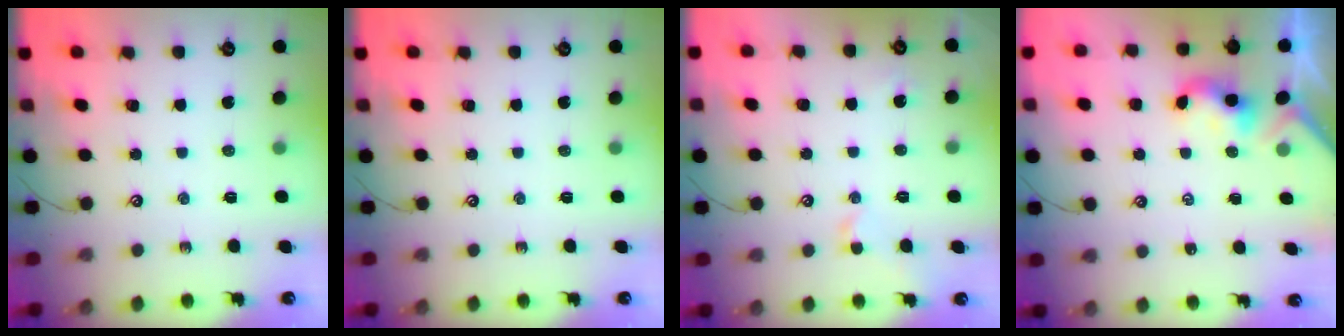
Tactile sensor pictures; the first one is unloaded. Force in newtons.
{"total": 0.0}
{"total": 1.3, "press": 1.2, "slide": 0.4}
{"total": 2.3, "press": 2.3, "slide": 0.2}